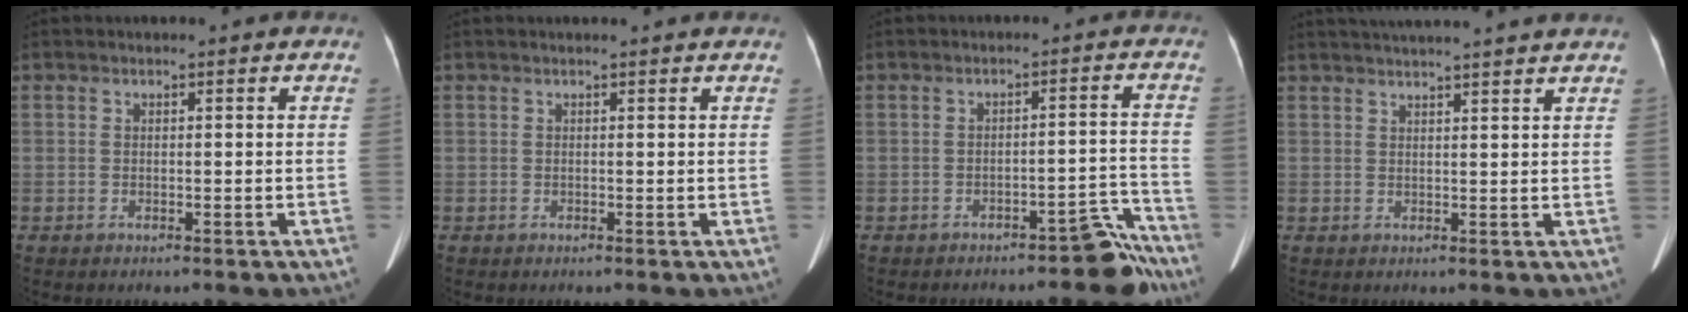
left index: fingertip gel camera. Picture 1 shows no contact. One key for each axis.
{"total": 2.1, "fx": 1.9, "fy": -0.1, "fz": 0.7, "tx": -0.011, "ty": 0.015, "tz": 0.022}
{"total": 5.5, "fx": -4.9, "fy": 1.3, "fz": 2.1, "tx": 0.000, "ty": 0.027, "tz": -0.065}
{"total": 12.6, "fx": 11.5, "fy": -0.7, "fz": 5.2, "tx": -0.087, "ty": 0.016, "tz": 0.147}